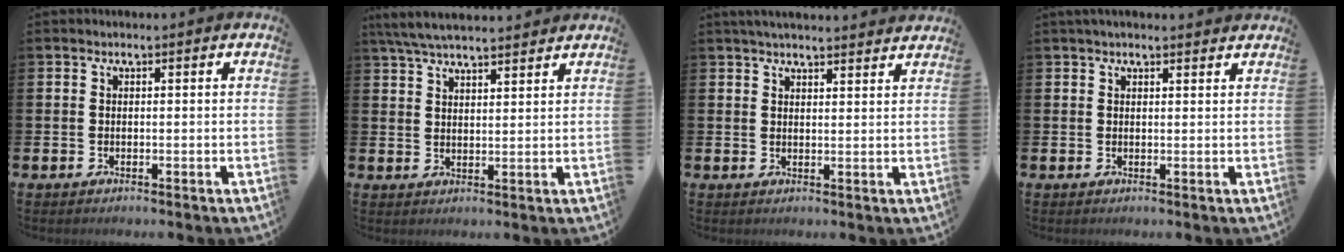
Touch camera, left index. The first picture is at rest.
{"total": 5.5, "force": [5.2, 0.7, 1.6], "torque": [-0.051, -0.015, 0.097]}
{"total": 3.3, "force": [3.3, 0.2, 0.6], "torque": [-0.016, -0.013, 0.060]}
{"total": 1.6, "force": [1.5, 0.3, 0.4], "torque": [-0.001, -0.004, 0.026]}